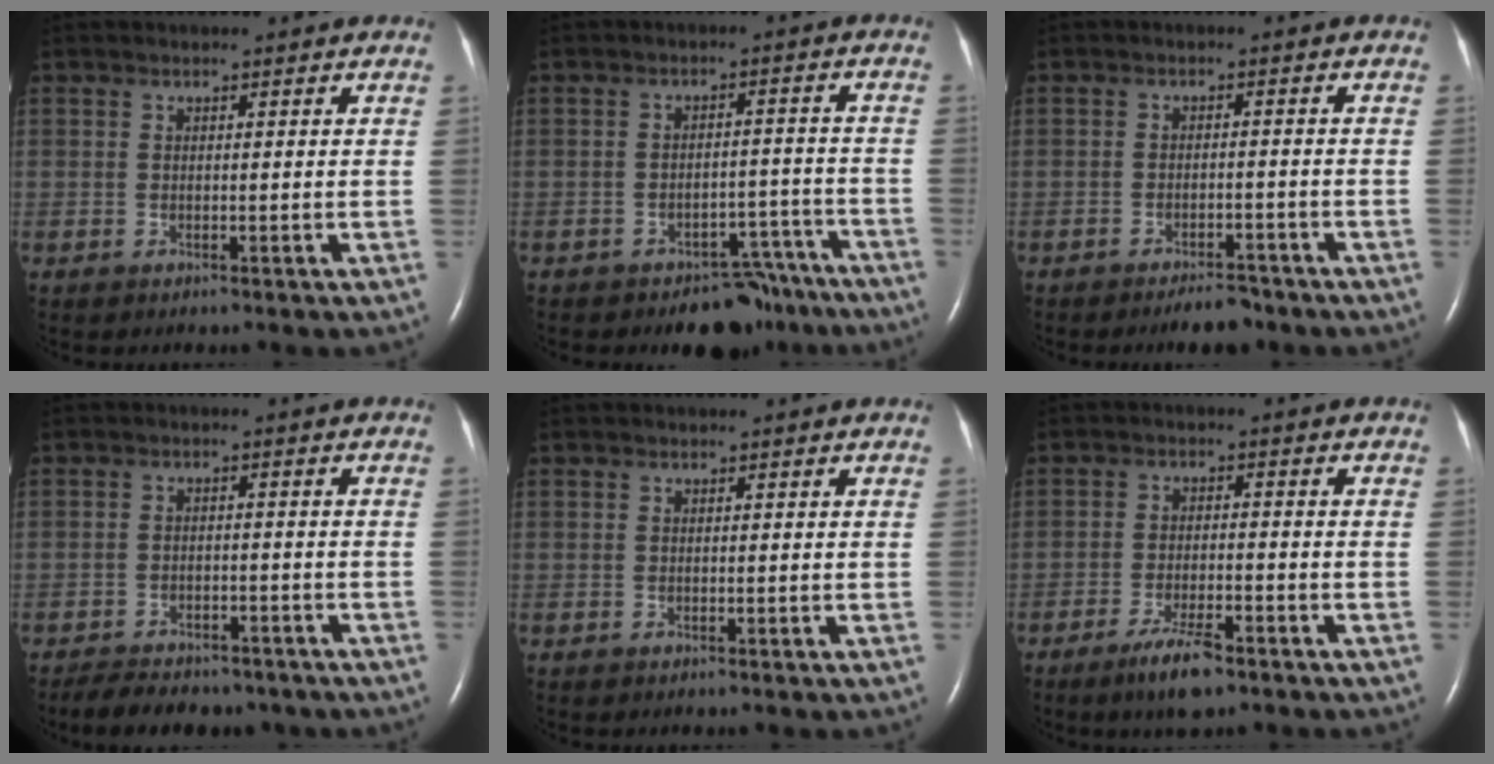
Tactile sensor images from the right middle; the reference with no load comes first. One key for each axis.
{"total": 7.7, "fx": -6.5, "fy": 3.7, "fz": 1.8, "tx": 0.000, "ty": 0.028, "tz": -0.091}
{"total": 4.0, "fx": -3.3, "fy": 1.2, "fz": 1.8, "tx": -0.027, "ty": 0.000, "tz": -0.049}
{"total": 10.3, "fx": -8.4, "fy": 4.4, "fz": 3.9, "tx": -0.065, "ty": 0.003, "tz": -0.110}
{"total": 0.0}
{"total": 5.9, "fx": -4.2, "fy": 1.2, "fz": 4.1, "tx": -0.085, "ty": -0.009, "tz": -0.070}